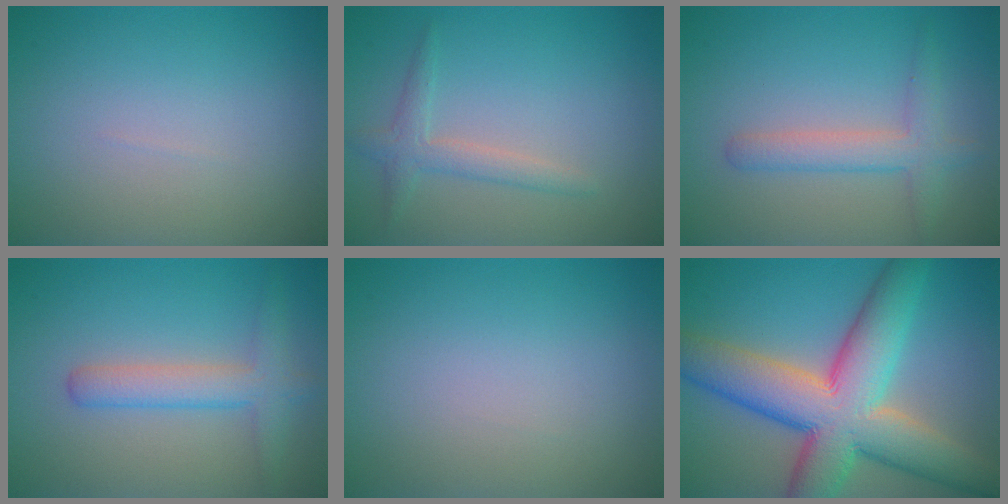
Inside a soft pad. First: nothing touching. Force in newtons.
{"total": 2.1, "press": 2.1, "slide": 0.1}
{"total": 2.8, "press": 2.8, "slide": 0.1}
{"total": 3.4, "press": 3.4, "slide": 0.1}
{"total": 0.0}
{"total": 12.2, "press": 12.2, "slide": 0.8}